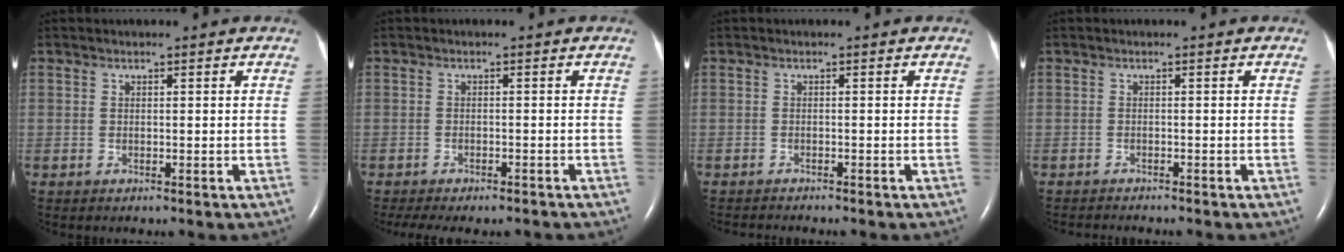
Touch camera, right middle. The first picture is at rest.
{"total": 9.1, "force": [-7.9, 2.6, 3.8], "torque": [-0.060, -0.007, -0.102]}
{"total": 2.9, "force": [-2.8, 0.1, 0.9], "torque": [-0.014, -0.008, -0.038]}
{"total": 3.8, "force": [-3.5, 0.3, 1.3], "torque": [-0.019, -0.009, -0.048]}